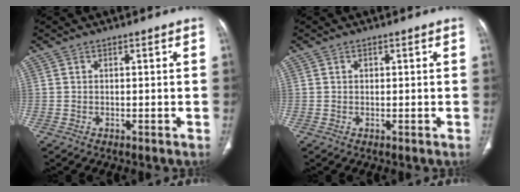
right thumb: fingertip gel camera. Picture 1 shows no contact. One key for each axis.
{"total": 0.6, "fx": 0.2, "fy": 0.5, "fz": 0.3, "tx": -0.003, "ty": 0.000, "tz": 0.005}